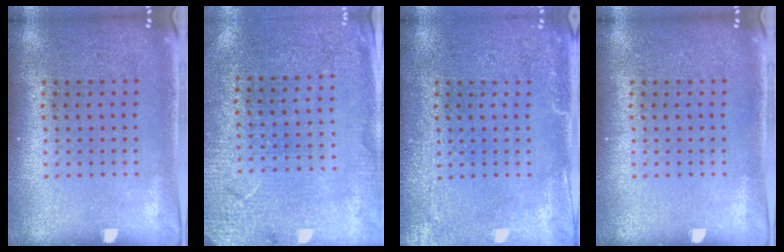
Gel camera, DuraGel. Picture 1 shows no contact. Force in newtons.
{"total": 2.6, "press": 2.6, "slide": 0.4}
{"total": 2.8, "press": 2.8, "slide": 0.3}
{"total": 0.0}